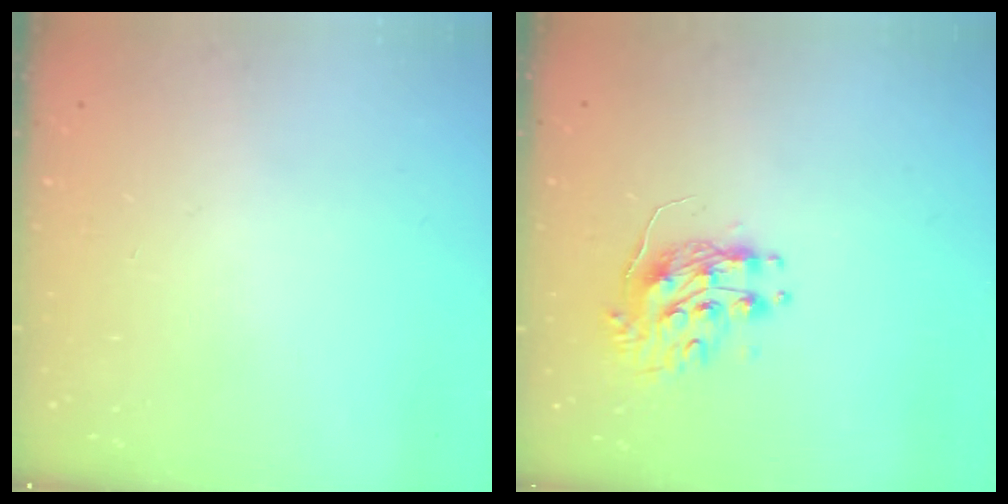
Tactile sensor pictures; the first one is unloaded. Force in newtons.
{"total": 9.2, "press": 9.2, "slide": 0.7}